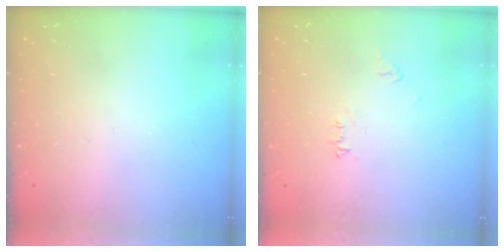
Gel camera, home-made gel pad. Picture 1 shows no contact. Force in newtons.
{"total": 5.3, "press": 5.3, "slide": 0.6}